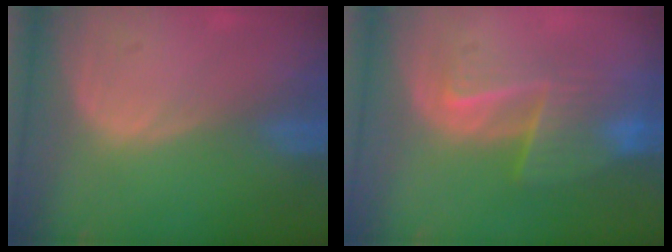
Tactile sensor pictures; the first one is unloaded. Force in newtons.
{"total": 6.6, "press": 6.5, "slide": 1.0}